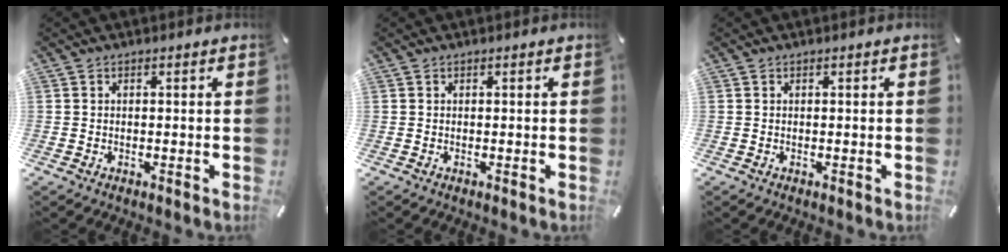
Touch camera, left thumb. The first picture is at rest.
{"total": 0.0}
{"total": 0.0}